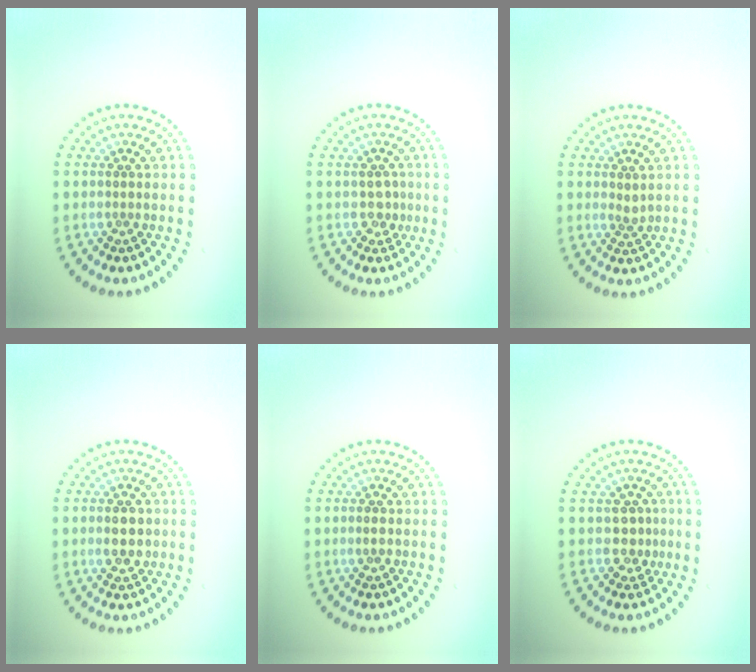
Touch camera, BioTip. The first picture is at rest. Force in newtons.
{"total": 1.3, "press": 1.2, "slide": 0.6}
{"total": 1.0, "press": 0.8, "slide": 0.6}
{"total": 2.6, "press": 2.6, "slide": 0.1}
{"total": 0.8, "press": 0.8, "slide": 0.1}
{"total": 1.8, "press": 1.5, "slide": 1.1}